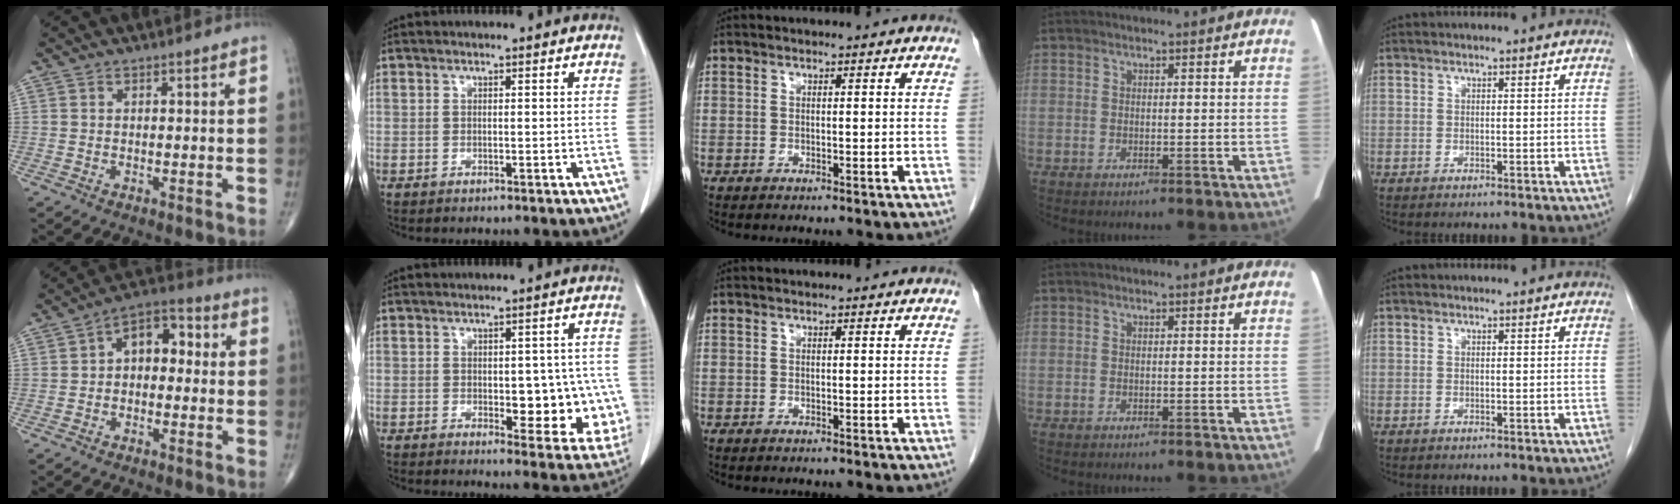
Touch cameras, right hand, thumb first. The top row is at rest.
{"thumb": {"total": 8.5, "force": [0.6, 5.4, 6.5], "torque": [-0.068, 0.031, -0.006]}, "index": {"total": 10.2, "force": [-1.3, 5.0, 8.8], "torque": [-0.085, 0.009, -0.002]}}